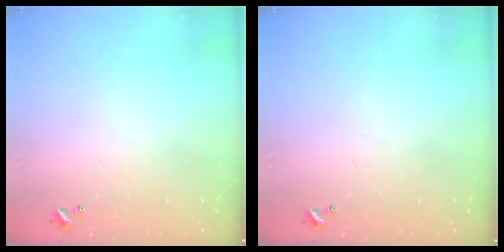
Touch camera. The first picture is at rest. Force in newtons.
{"total": 0.0}